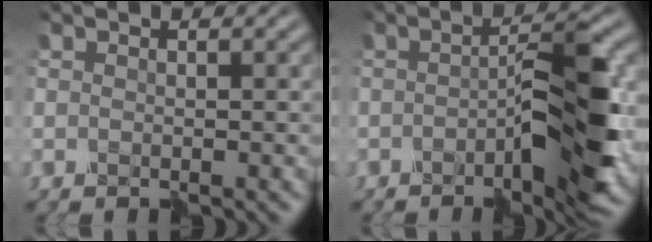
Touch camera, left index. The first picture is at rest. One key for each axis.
{"total": 7.8, "fx": -2.2, "fy": 1.6, "fz": 7.3, "tx": -0.109, "ty": 0.009, "tz": -0.039}